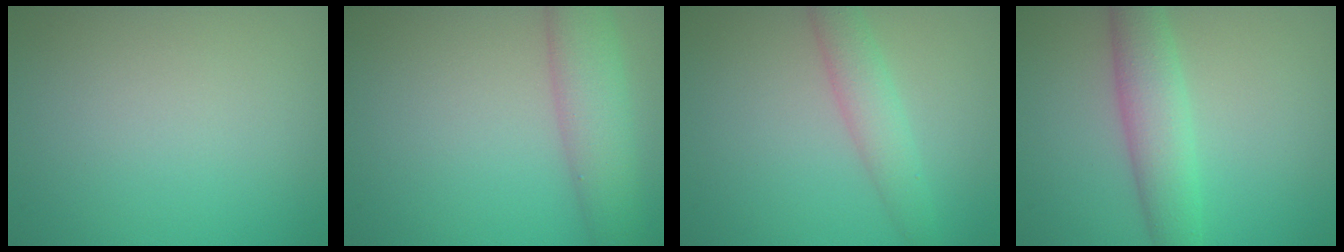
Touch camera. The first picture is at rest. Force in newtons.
{"total": 5.5, "press": 5.5, "slide": 0.2}
{"total": 3.0, "press": 3.0, "slide": 0.1}
{"total": 4.4, "press": 4.4, "slide": 0.1}